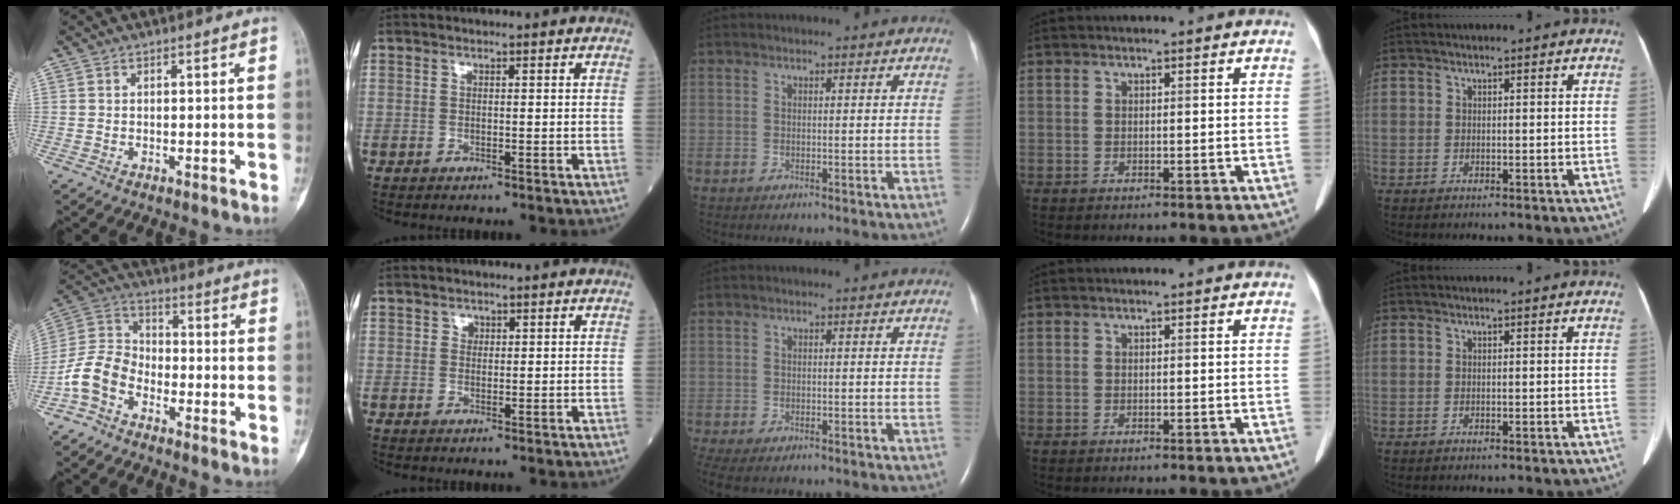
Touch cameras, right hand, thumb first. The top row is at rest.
{"thumb": {"total": 8.7, "force": [-4.7, 5.8, 4.4], "torque": [-0.088, 0.043, -0.108]}, "index": {"total": 1.0, "force": [0.5, 0.9, 0.3], "torque": [0.002, -0.002, 0.006]}, "middle": {"total": 6.6, "force": [-4.7, 2.9, 3.6], "torque": [-0.076, -0.014, -0.070]}}